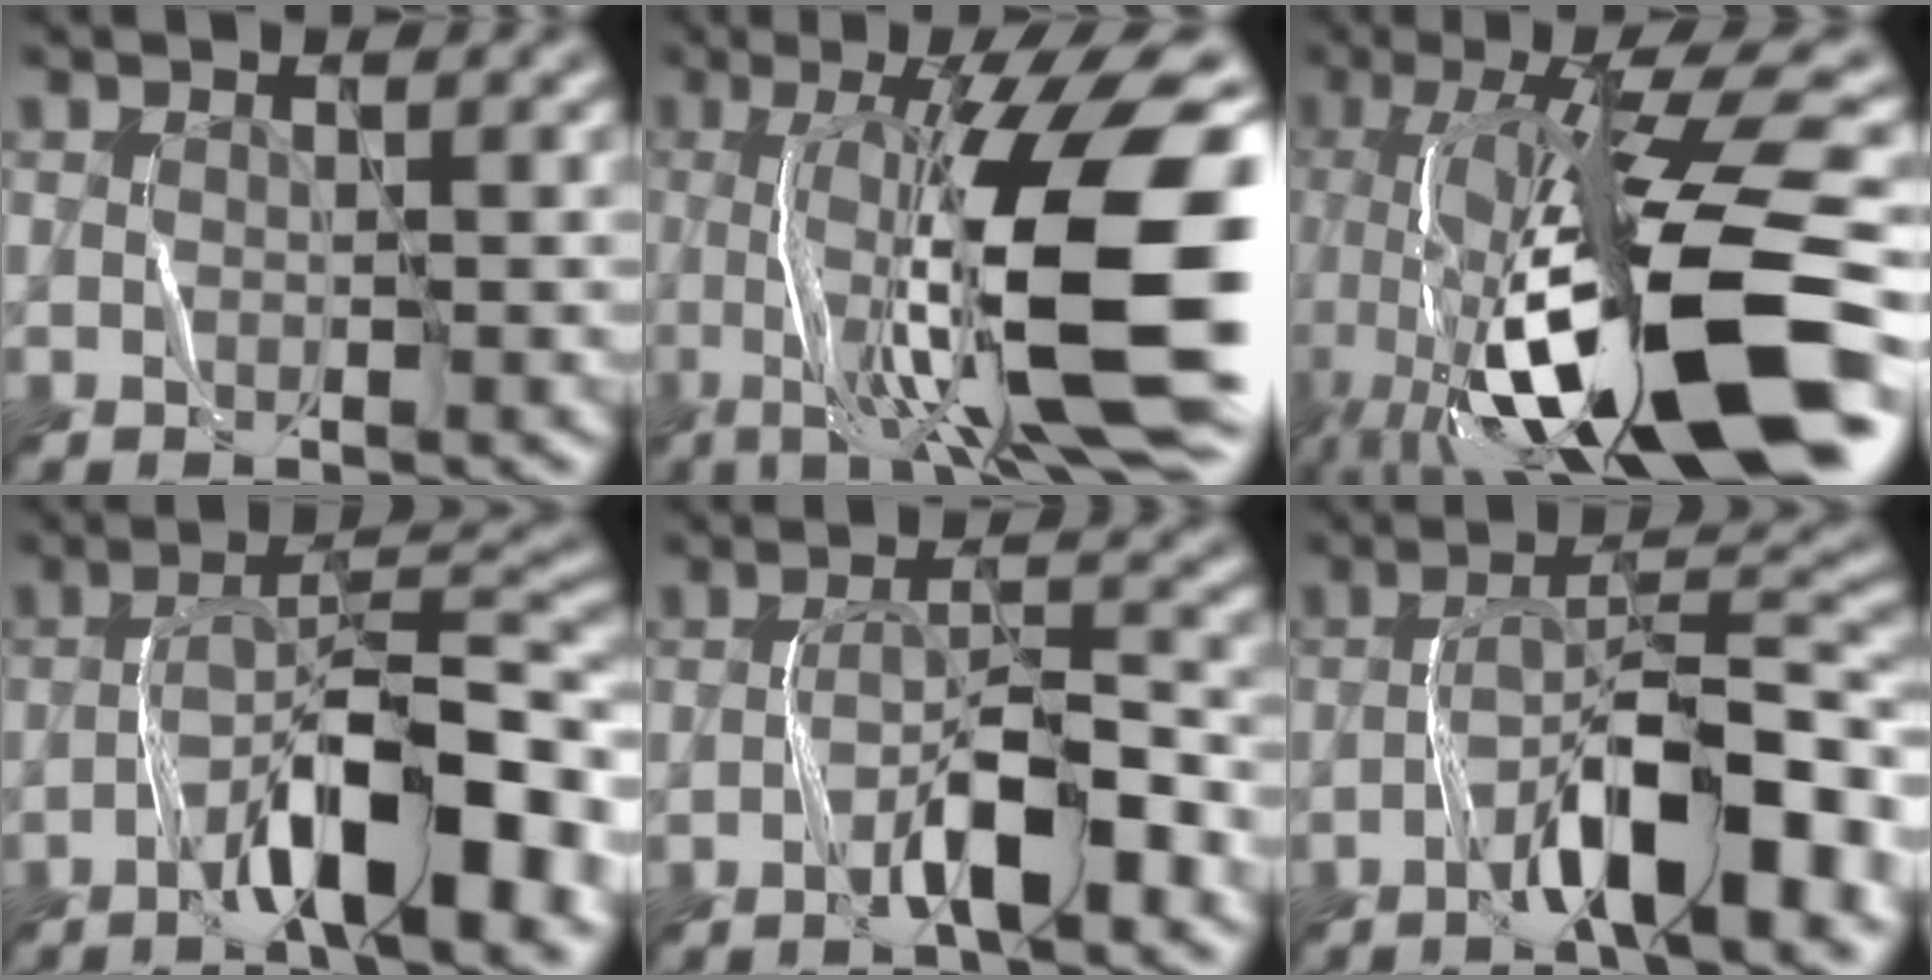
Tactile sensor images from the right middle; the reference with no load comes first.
{"total": 14.8, "force": [-1.6, 3.5, 14.3], "torque": [-0.215, 0.025, -0.018]}
{"total": 16.2, "force": [-3.2, 4.1, 15.4], "torque": [-0.265, 0.026, -0.044]}
{"total": 9.5, "force": [-5.0, 2.1, 7.8], "torque": [-0.119, 0.035, -0.079]}
{"total": 4.8, "force": [-2.8, 0.8, 3.8], "torque": [-0.061, 0.025, -0.046]}
{"total": 8.5, "force": [-4.6, 1.7, 6.9], "torque": [-0.108, 0.036, -0.071]}